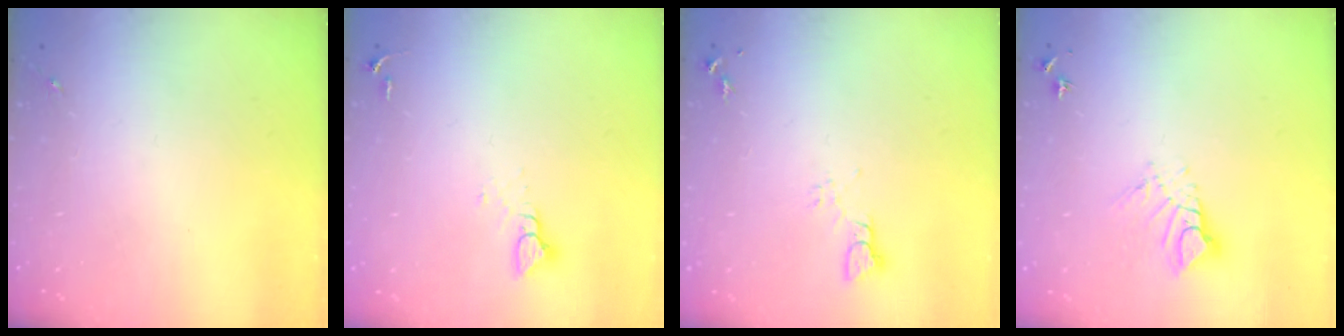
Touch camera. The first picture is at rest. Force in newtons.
{"total": 3.6, "press": 3.6, "slide": 0.2}
{"total": 4.0, "press": 3.9, "slide": 0.3}
{"total": 9.1, "press": 9.0, "slide": 1.0}